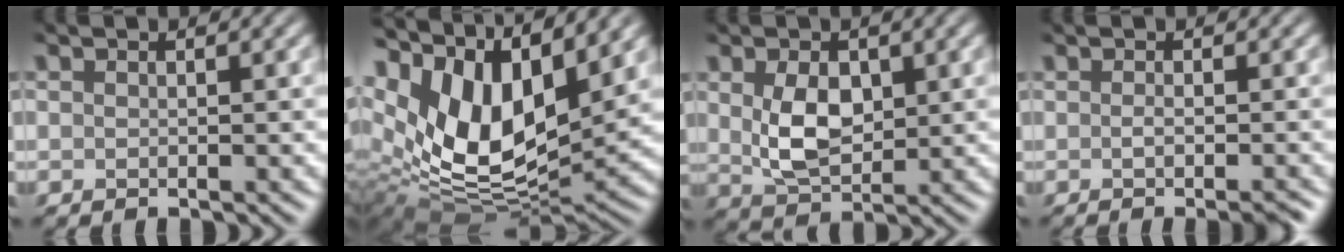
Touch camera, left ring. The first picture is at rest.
{"total": 13.0, "force": [4.2, 7.1, 10.0], "torque": [-0.194, 0.006, 0.079]}
{"total": 3.6, "force": [0.0, 2.1, 2.9], "torque": [-0.066, -0.006, 0.006]}
{"total": 1.9, "force": [-0.7, 0.1, 1.8], "torque": [-0.013, 0.002, -0.012]}